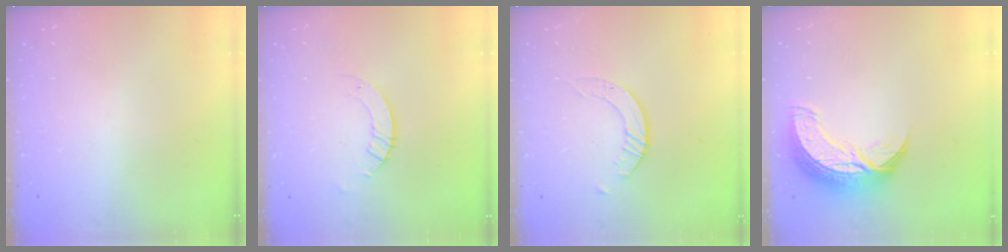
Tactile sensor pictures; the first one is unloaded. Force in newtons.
{"total": 3.3, "press": 3.3, "slide": 0.2}
{"total": 2.6, "press": 2.5, "slide": 0.3}
{"total": 10.8, "press": 10.7, "slide": 1.0}